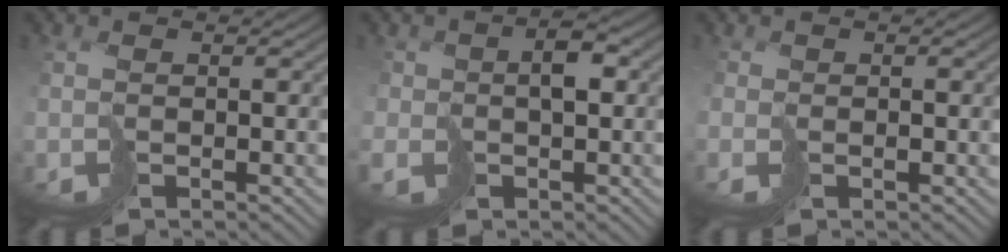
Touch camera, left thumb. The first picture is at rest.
{"total": 3.1, "force": [-0.3, 2.6, 1.7], "torque": [-0.016, 0.007, -0.008]}
{"total": 0.9, "force": [0.0, 0.0, -0.9], "torque": [0.025, 0.001, 0.000]}